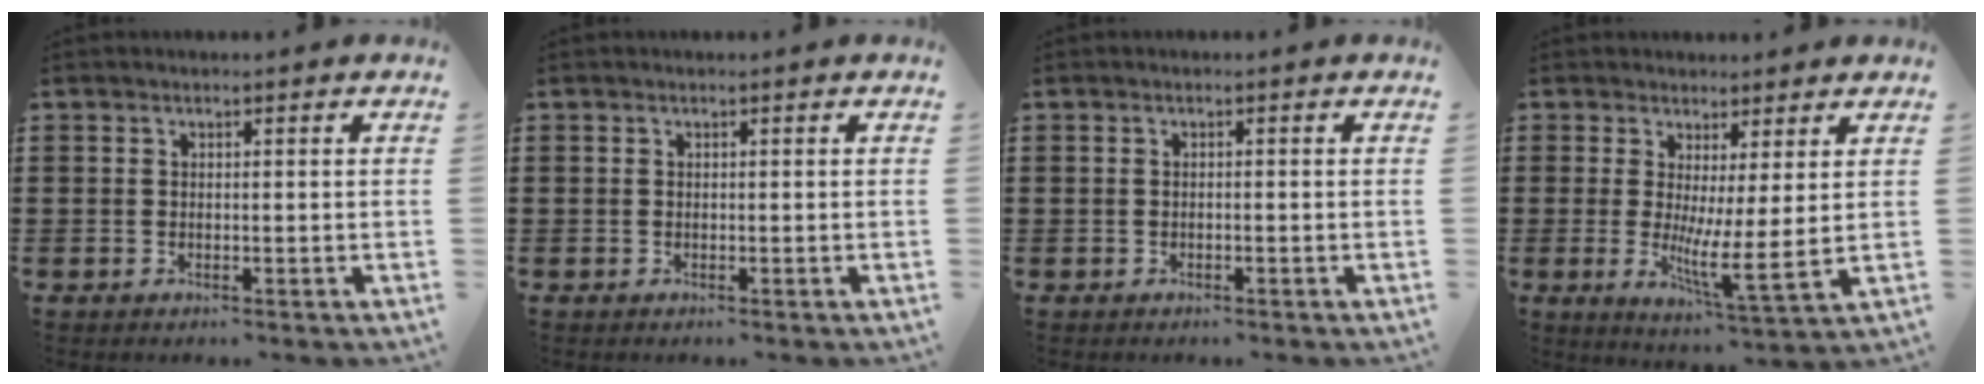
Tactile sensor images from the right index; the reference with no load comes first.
{"total": 0.0}
{"total": 0.0}
{"total": 5.5, "force": [1.2, 0.4, 5.3], "torque": [-0.090, -0.032, 0.020]}